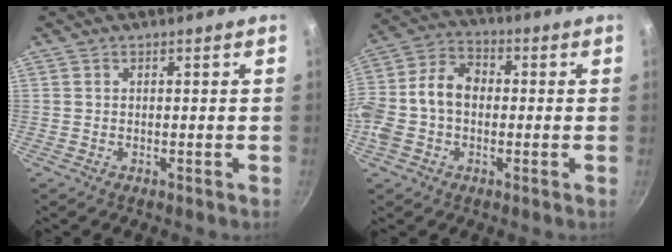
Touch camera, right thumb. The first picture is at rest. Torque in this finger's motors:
{"motor_torque": [1.39, 1.58, 1.18, -0.77, 0.09]}